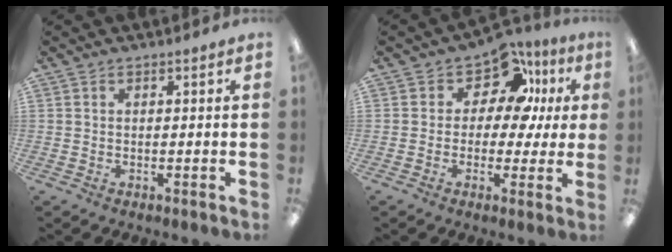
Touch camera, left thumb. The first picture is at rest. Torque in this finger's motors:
{"motor_torque": [-0.62, 0.79, -0.11, -0.20, 0.04]}